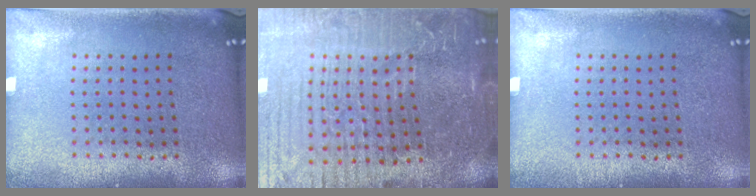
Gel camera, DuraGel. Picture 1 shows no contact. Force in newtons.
{"total": 6.5, "press": 5.7, "slide": 3.1}
{"total": 0.0}